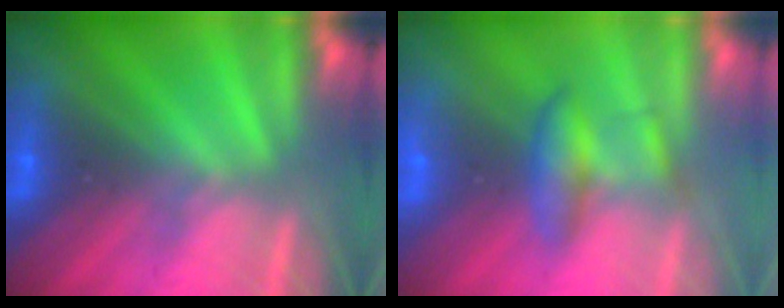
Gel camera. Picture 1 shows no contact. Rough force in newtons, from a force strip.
{"total": 2.1}